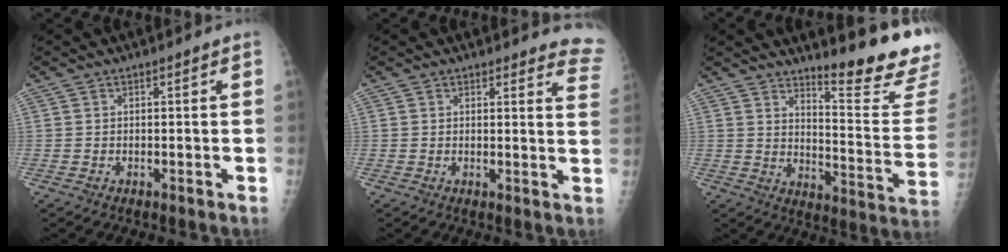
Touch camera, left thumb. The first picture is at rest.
{"total": 7.2, "force": [7.0, 1.7, 0.4], "torque": [0.040, -0.056, 0.038]}
{"total": 16.6, "force": [14.0, 1.3, 8.9], "torque": [-0.103, -0.158, 0.187]}